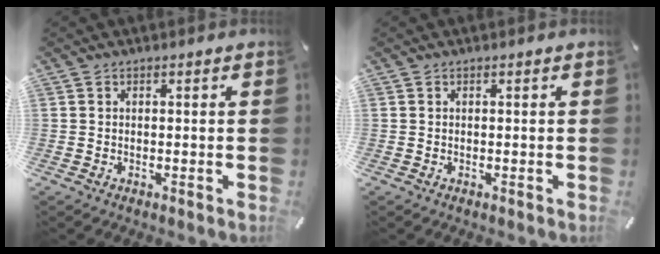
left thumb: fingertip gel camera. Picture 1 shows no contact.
{"total": 0.0}